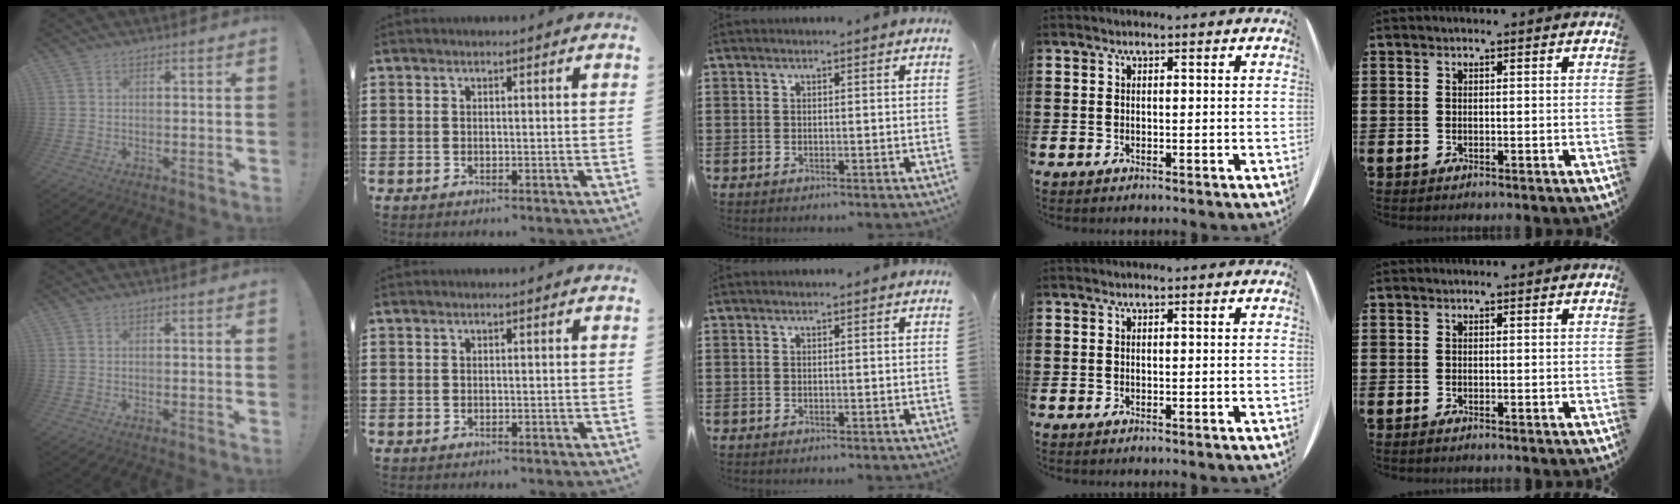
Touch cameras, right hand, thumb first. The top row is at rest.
{}